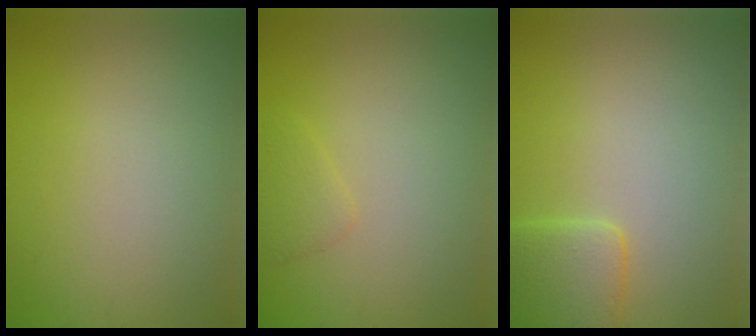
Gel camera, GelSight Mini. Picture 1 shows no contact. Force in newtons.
{"total": 1.1, "press": 1.1, "slide": 0.1}
{"total": 3.4, "press": 3.3, "slide": 0.2}